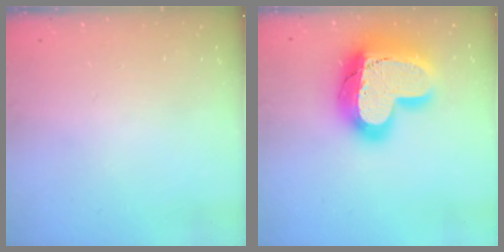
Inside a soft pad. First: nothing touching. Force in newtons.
{"total": 25.8, "press": 25.7, "slide": 1.9}